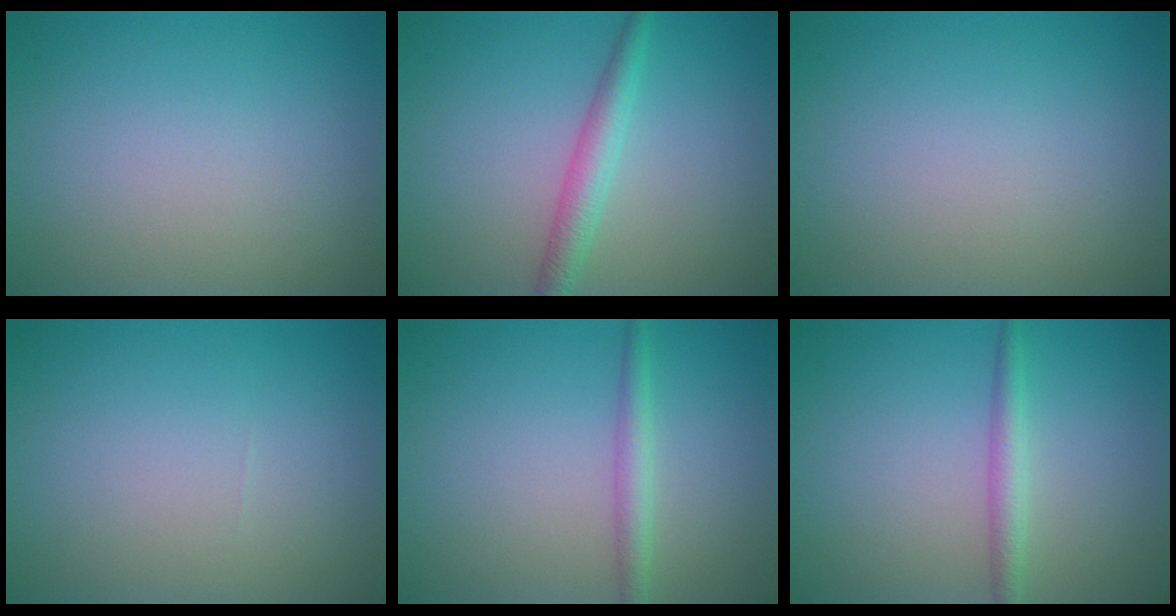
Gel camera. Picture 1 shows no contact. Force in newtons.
{"total": 2.6, "press": 2.6, "slide": 0.0}
{"total": 0.0}
{"total": 0.0}
{"total": 1.9, "press": 1.9, "slide": 0.0}
{"total": 1.9, "press": 1.9, "slide": 0.1}